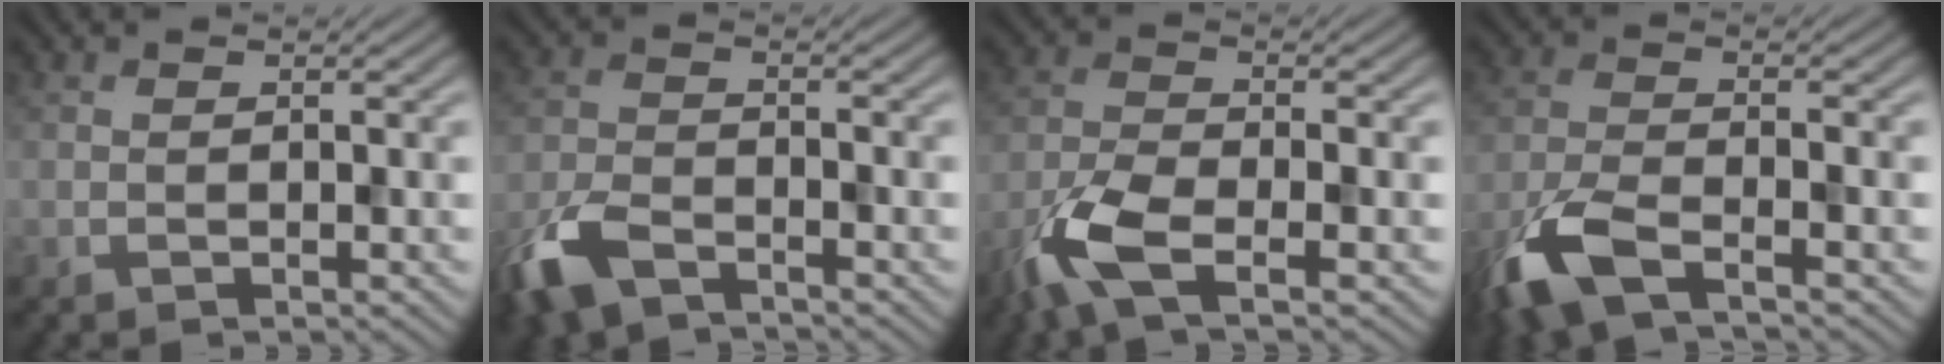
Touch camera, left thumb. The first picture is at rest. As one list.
[{"total": 6.7, "force": [-4.7, 2.6, 3.9], "torque": [-0.092, -0.010, -0.107]}, {"total": 7.2, "force": [-4.0, 2.5, 5.4], "torque": [-0.127, -0.010, -0.096]}, {"total": 7.4, "force": [-4.7, 2.1, 5.3], "torque": [-0.120, -0.011, -0.110]}]